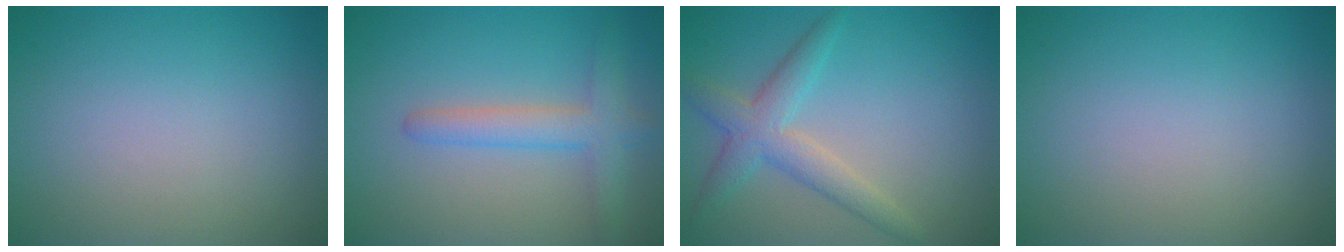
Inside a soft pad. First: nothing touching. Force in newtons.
{"total": 3.4, "press": 3.4, "slide": 0.2}
{"total": 3.7, "press": 3.7, "slide": 0.1}
{"total": 0.0}